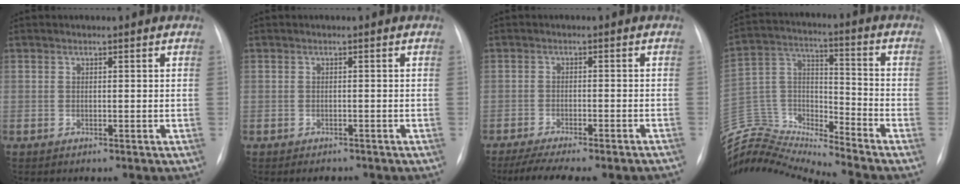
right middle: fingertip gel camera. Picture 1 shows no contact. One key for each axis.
{"total": 1.7, "fx": -1.5, "fy": 0.8, "fz": 0.5, "tx": -0.007, "ty": -0.001, "tz": -0.016}
{"total": 12.4, "fx": -10.8, "fy": 1.5, "fz": 5.8, "tx": -0.078, "ty": -0.005, "tz": -0.147}
{"total": 17.1, "fx": -16.9, "fy": -0.1, "fz": 2.7, "tx": -0.051, "ty": 0.050, "tz": -0.308}